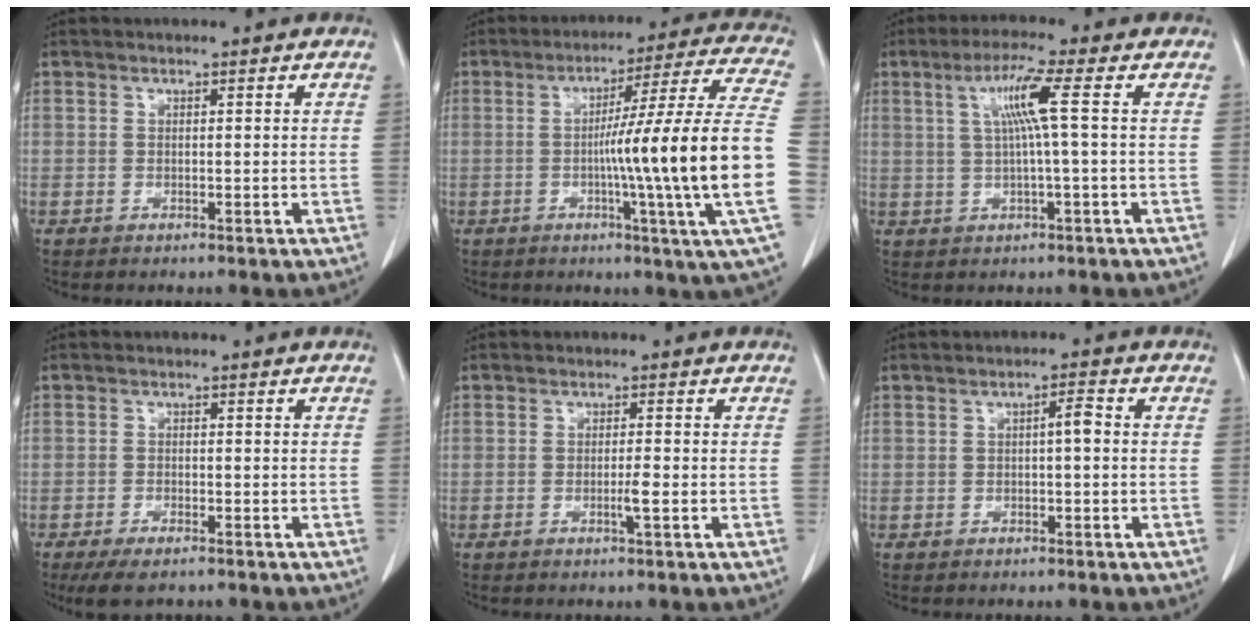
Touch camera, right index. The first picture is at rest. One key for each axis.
{"total": 20.6, "fx": -3.0, "fy": -3.0, "fz": 20.1, "tx": -0.253, "ty": -0.001, "tz": -0.059}
{"total": 6.2, "fx": 1.3, "fy": -1.0, "fz": 6.0, "tx": -0.116, "ty": 0.012, "tz": 0.030}
{"total": 4.9, "fx": -3.6, "fy": 1.5, "fz": 3.0, "tx": -0.053, "ty": -0.009, "tz": -0.060}
{"total": 1.9, "fx": -0.6, "fy": -0.2, "fz": 1.8, "tx": -0.034, "ty": -0.003, "tz": -0.011}
{"total": 2.2, "fx": 0.0, "fy": 0.4, "fz": 2.2, "tx": -0.034, "ty": 0.005, "tz": -0.001}